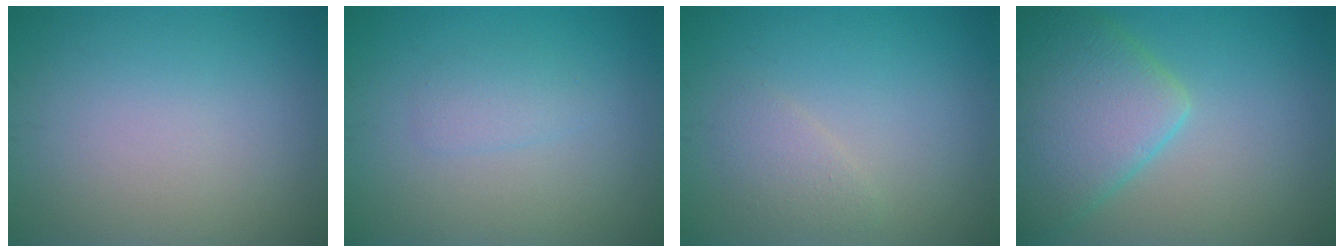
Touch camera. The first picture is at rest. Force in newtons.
{"total": 1.3, "press": 1.3, "slide": 0.0}
{"total": 1.5, "press": 1.5, "slide": 0.1}
{"total": 6.9, "press": 6.9, "slide": 0.5}